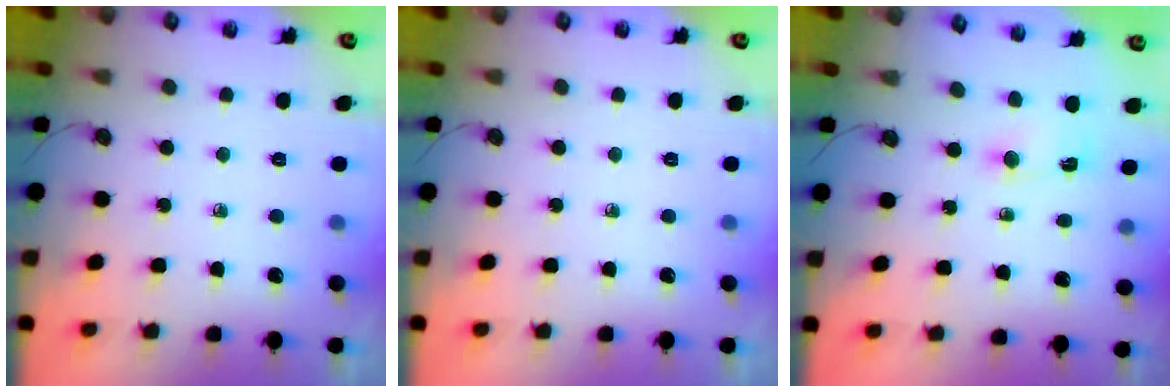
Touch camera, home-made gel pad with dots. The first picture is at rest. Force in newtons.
{"total": 0.0}
{"total": 1.9, "press": 1.9, "slide": 0.4}